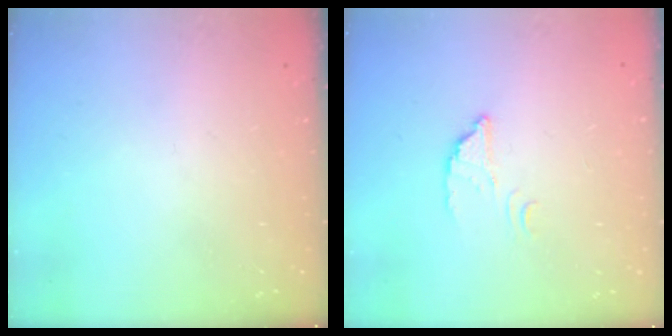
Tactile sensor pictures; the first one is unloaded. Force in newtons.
{"total": 2.4, "press": 2.4, "slide": 0.1}